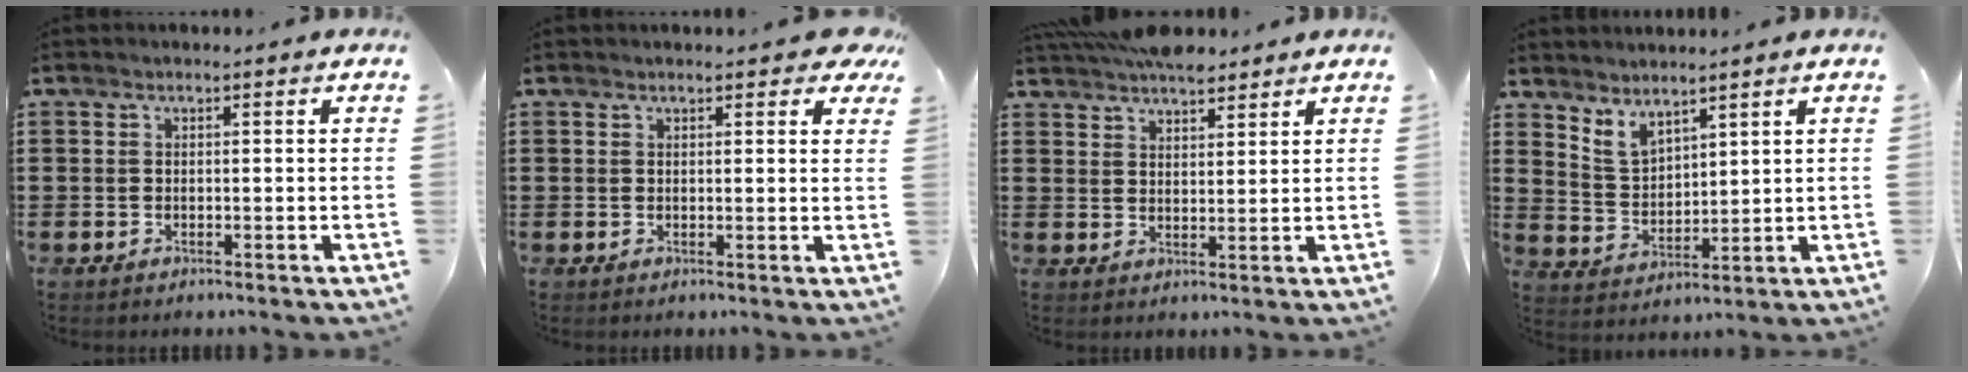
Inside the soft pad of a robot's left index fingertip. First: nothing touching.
{"total": 2.2, "force": [1.8, 0.5, 1.2], "torque": [-0.021, 0.002, 0.032]}
{"total": 5.5, "force": [5.1, 1.4, 1.6], "torque": [-0.043, -0.007, 0.099]}
{"total": 3.9, "force": [3.5, 1.5, 0.8], "torque": [-0.030, -0.006, 0.068]}